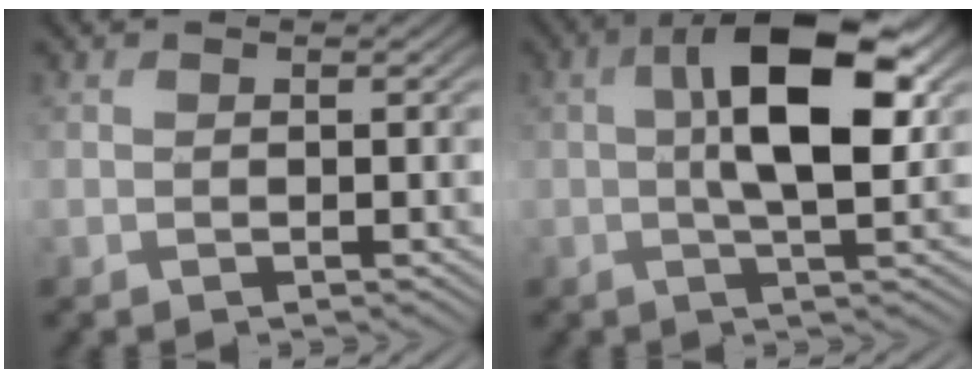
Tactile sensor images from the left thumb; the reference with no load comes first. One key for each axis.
{"total": 9.9, "fx": 1.4, "fy": 3.8, "fz": 9.1, "tx": -0.156, "ty": 0.006, "tz": 0.015}